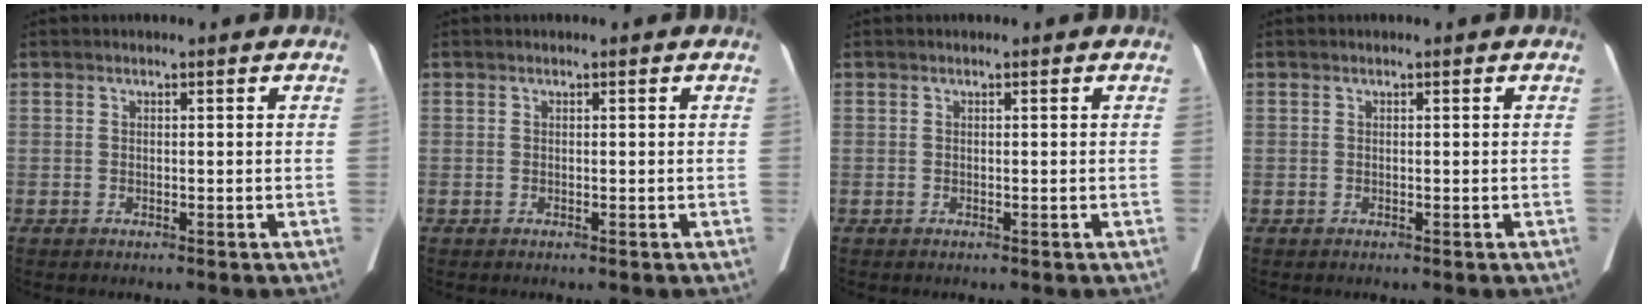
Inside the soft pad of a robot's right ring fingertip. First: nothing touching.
{"total": 0.0}
{"total": 0.0}
{"total": 0.0}